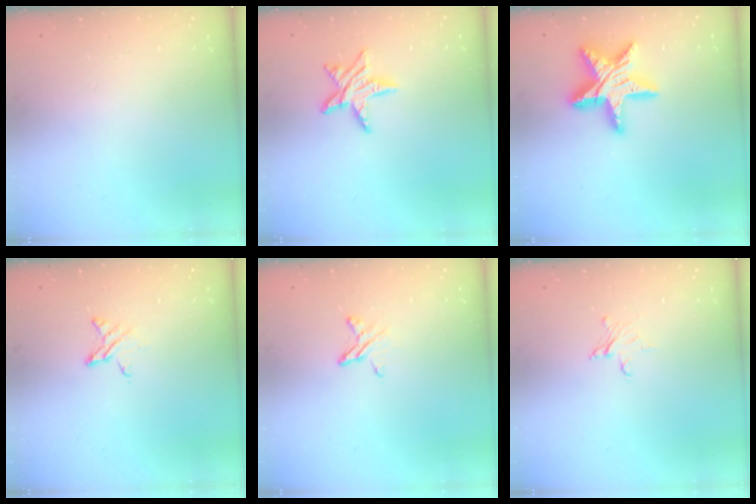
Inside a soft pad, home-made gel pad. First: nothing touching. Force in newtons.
{"total": 9.3, "press": 9.2, "slide": 0.5}
{"total": 17.4, "press": 17.4, "slide": 1.6}
{"total": 5.0, "press": 4.9, "slide": 0.5}
{"total": 4.3, "press": 4.3, "slide": 0.5}
{"total": 3.2, "press": 3.2, "slide": 0.2}